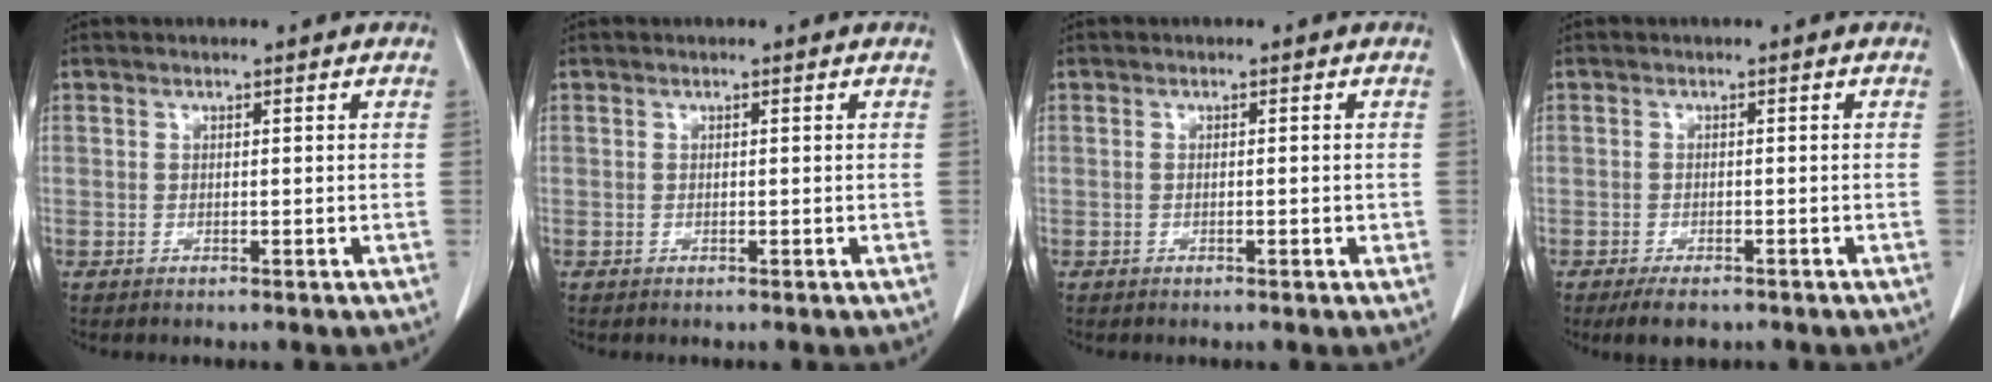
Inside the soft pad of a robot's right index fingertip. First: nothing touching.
{"total": 0.0}
{"total": 0.8, "force": [-0.1, 0.2, 0.8], "torque": [-0.013, 0.000, 0.000]}
{"total": 3.4, "force": [-2.5, 1.4, 1.8], "torque": [-0.031, -0.005, -0.034]}